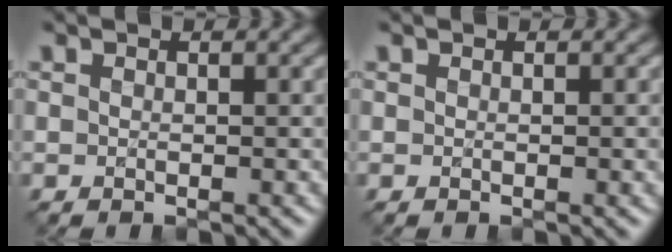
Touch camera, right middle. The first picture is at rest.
{"total": 0.9, "force": [0.0, 0.2, 0.8], "torque": [-0.009, -0.001, 0.000]}